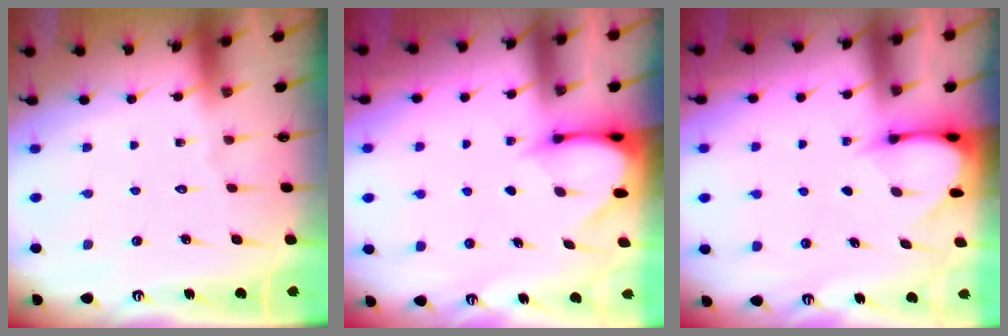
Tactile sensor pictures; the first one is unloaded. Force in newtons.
{"total": 3.5, "press": 3.4, "slide": 0.3}
{"total": 3.5, "press": 3.5, "slide": 0.3}